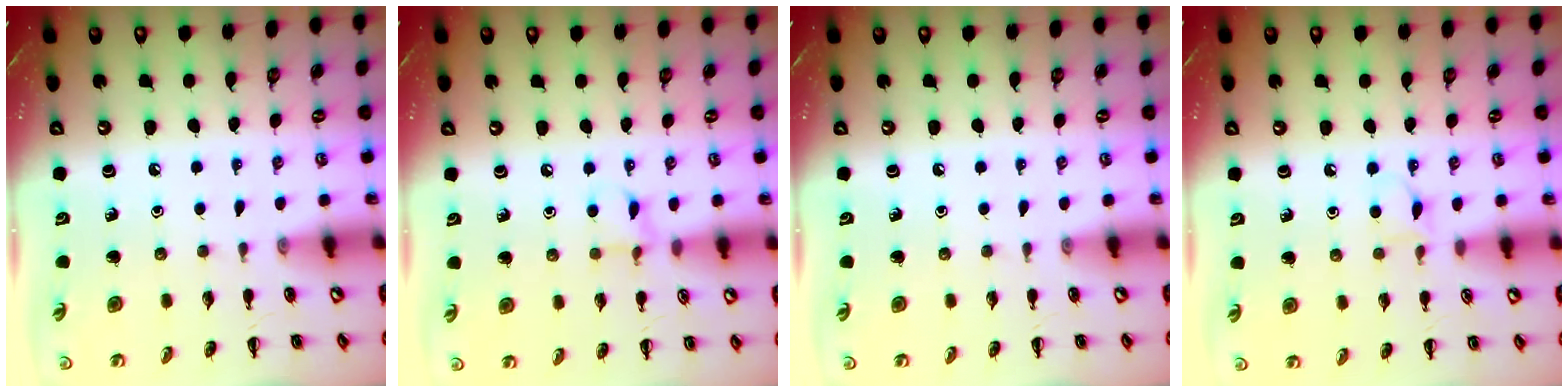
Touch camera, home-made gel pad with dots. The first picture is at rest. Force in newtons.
{"total": 6.0, "press": 5.7, "slide": 2.0}
{"total": 0.0}
{"total": 3.7, "press": 3.5, "slide": 1.2}